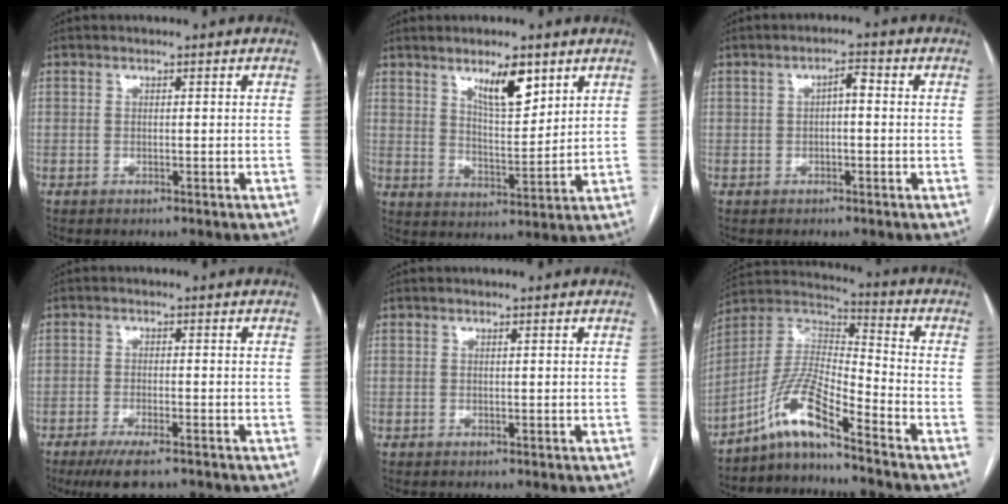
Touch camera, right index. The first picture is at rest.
{"total": 8.0, "force": [4.9, 2.2, 6.0], "torque": [-0.105, -0.006, 0.088]}
{"total": 2.4, "force": [0.2, 1.0, 2.2], "torque": [-0.037, 0.015, 0.003]}
{"total": 6.5, "force": [-4.9, 1.4, 4.1], "torque": [-0.068, -0.014, -0.078]}
{"total": 0.0}
{"total": 10.3, "force": [-7.7, 0.3, 6.9], "torque": [-0.151, 0.016, -0.147]}